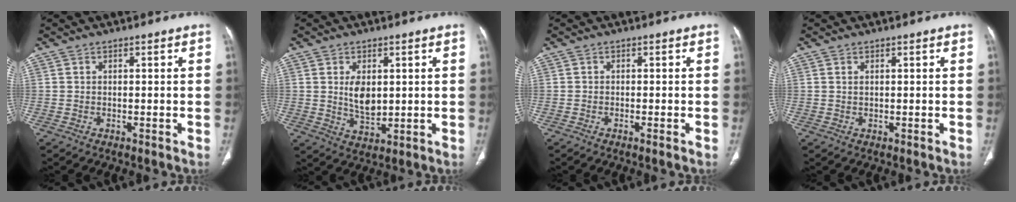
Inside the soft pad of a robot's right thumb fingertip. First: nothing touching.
{"total": 6.2, "force": [1.2, 3.7, 4.9], "torque": [-0.073, -0.015, 0.030]}
{"total": 1.0, "force": [-0.6, 0.0, 0.8], "torque": [-0.020, -0.001, -0.010]}
{"total": 0.6, "force": [0.3, 0.3, 0.4], "torque": [-0.012, 0.003, 0.008]}